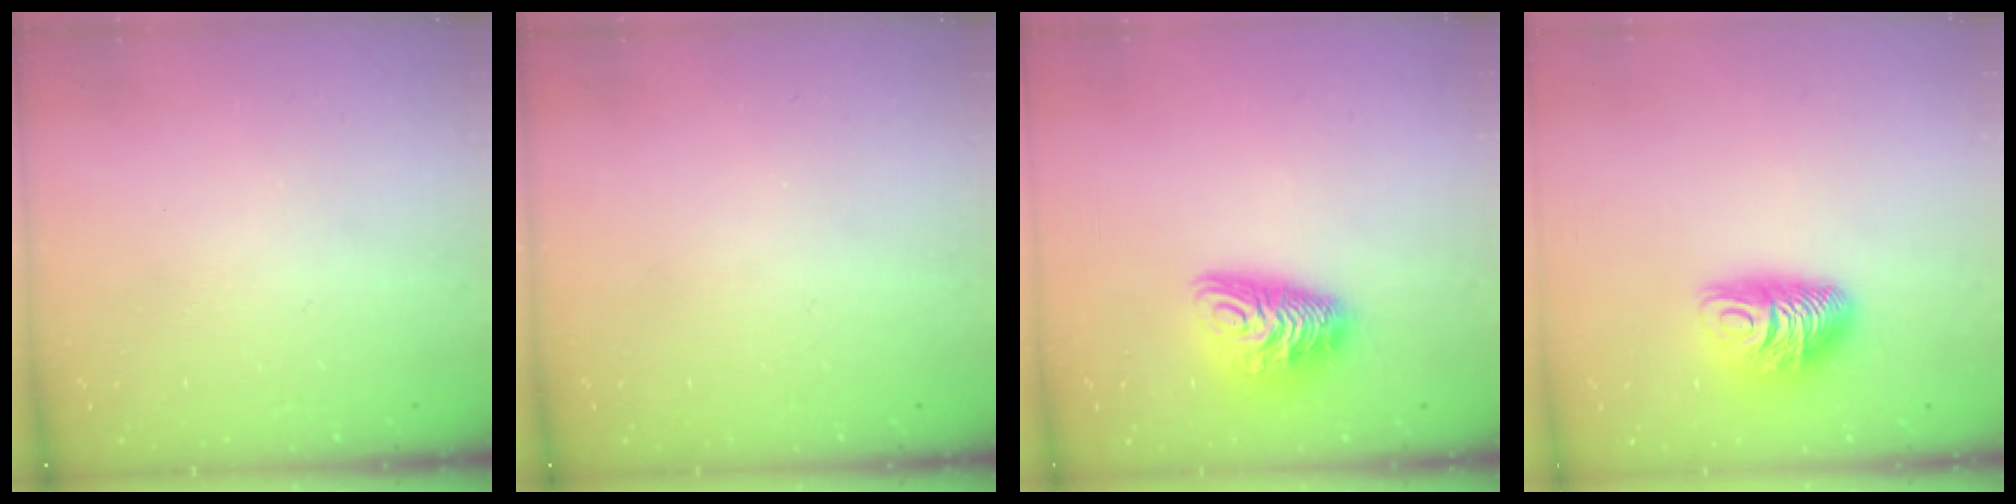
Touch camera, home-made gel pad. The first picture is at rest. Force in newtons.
{"total": 0.0}
{"total": 10.4, "press": 10.3, "slide": 1.1}
{"total": 10.3, "press": 10.3, "slide": 0.8}